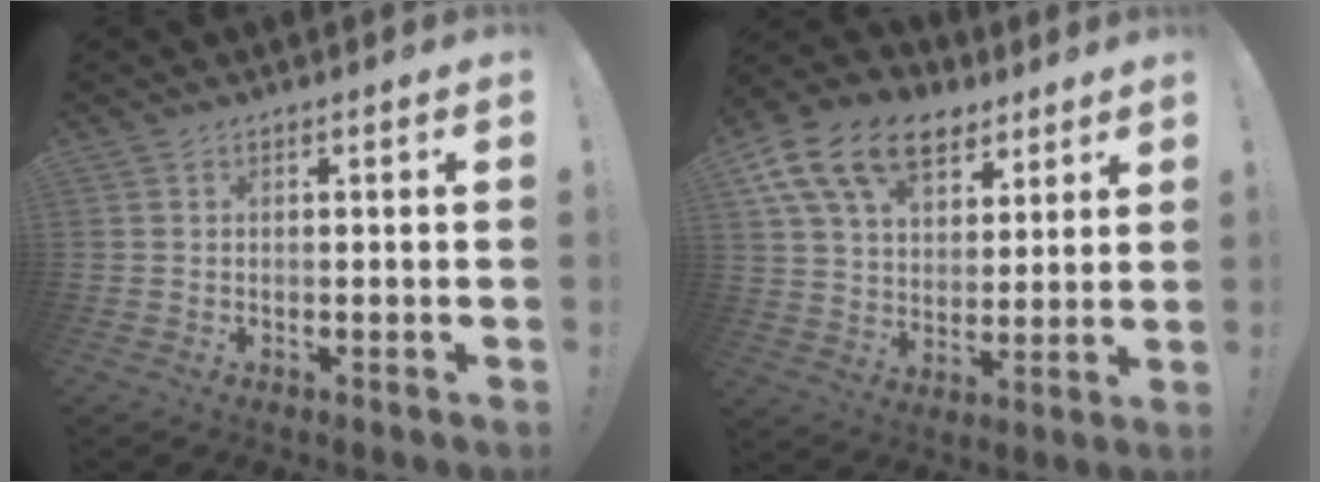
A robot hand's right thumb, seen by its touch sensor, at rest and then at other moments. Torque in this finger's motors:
{"motor_torque": [1.26, 1.36, 0.62, -0.09, 0.42]}